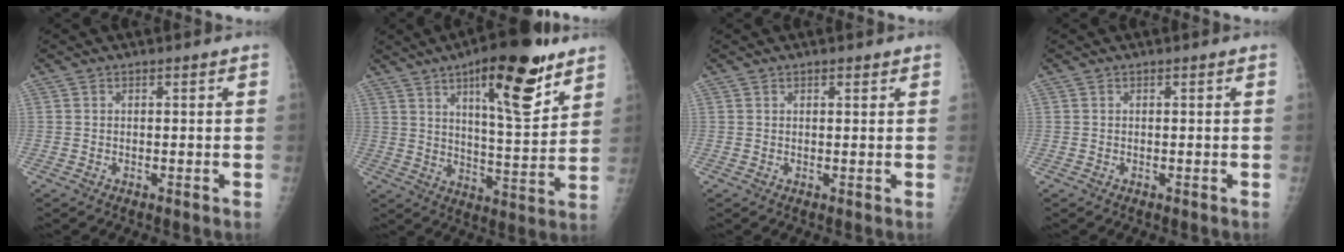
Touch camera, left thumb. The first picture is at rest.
{"total": 18.1, "force": [10.3, 5.2, 14.0], "torque": [-0.177, -0.056, 0.158]}
{"total": 1.0, "force": [0.7, 0.5, 0.6], "torque": [-0.006, -0.003, 0.009]}
{"total": 0.0}